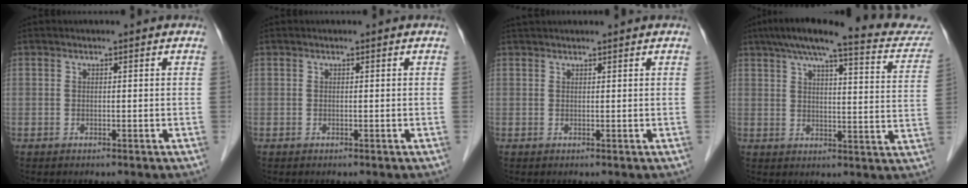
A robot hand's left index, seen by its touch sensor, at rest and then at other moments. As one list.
[{"total": 0.0}, {"total": 2.9, "force": [2.7, 0.1, 0.9], "torque": [-0.008, 0.034, 0.044]}, {"total": 21.1, "force": [18.1, 2.7, 10.6], "torque": [-0.148, 0.003, 0.219]}]